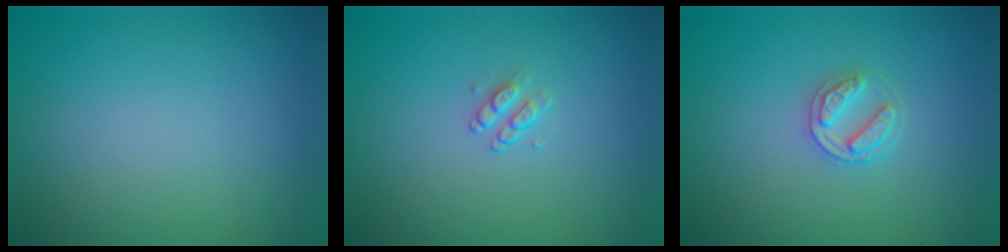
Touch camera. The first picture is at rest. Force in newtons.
{"total": 1.1, "press": 0.8, "slide": 0.7}
{"total": 2.4, "press": 2.4, "slide": 0.4}